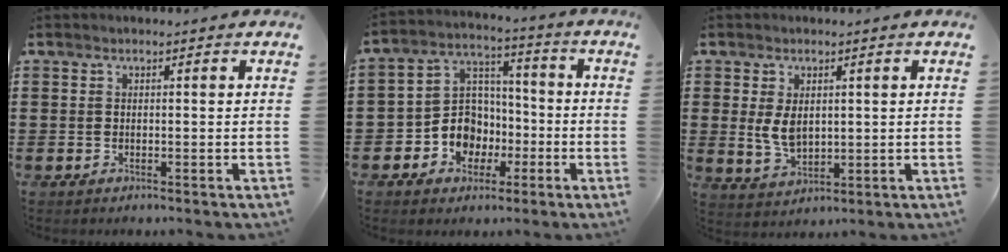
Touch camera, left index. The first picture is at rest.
{"total": 8.9, "force": [-3.2, 7.8, 2.8], "torque": [-0.083, 0.018, -0.057]}
{"total": 4.7, "force": [0.8, 3.0, 3.5], "torque": [-0.089, 0.001, 0.010]}